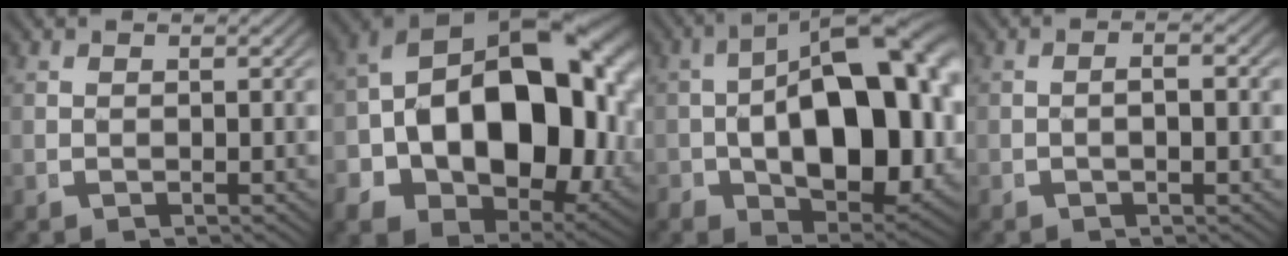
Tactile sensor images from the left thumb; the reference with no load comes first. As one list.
[{"total": 23.2, "force": [-1.6, 15.6, 17.1], "torque": [-0.300, -0.067, 0.000]}, {"total": 16.9, "force": [-1.2, 10.0, 13.6], "torque": [-0.206, -0.044, 0.003]}, {"total": 1.5, "force": [-0.5, 0.5, 1.3], "torque": [-0.023, 0.000, -0.007]}]